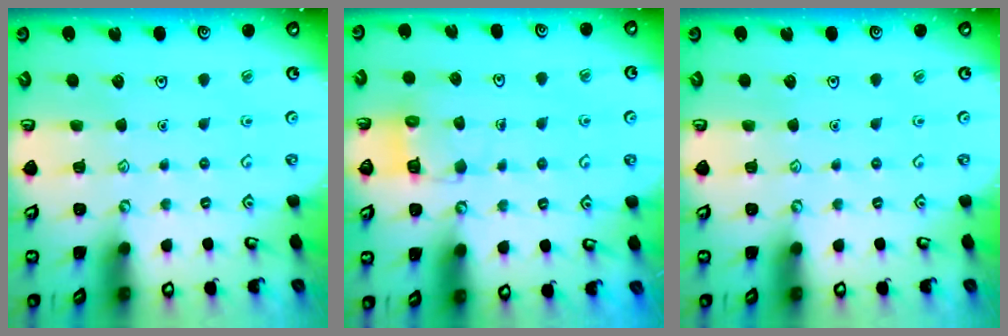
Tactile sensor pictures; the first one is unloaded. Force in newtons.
{"total": 6.3, "press": 6.3, "slide": 0.6}
{"total": 0.0}